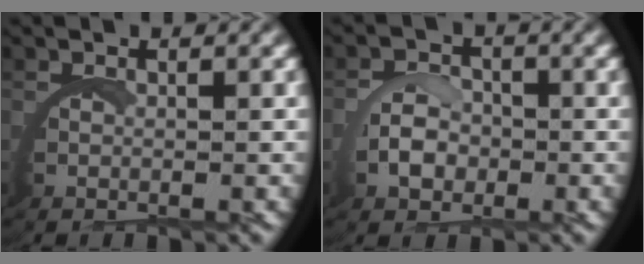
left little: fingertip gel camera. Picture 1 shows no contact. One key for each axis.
{"total": 2.0, "fx": 0.0, "fy": 1.7, "fz": 1.2, "tx": -0.024, "ty": -0.001, "tz": -0.004}